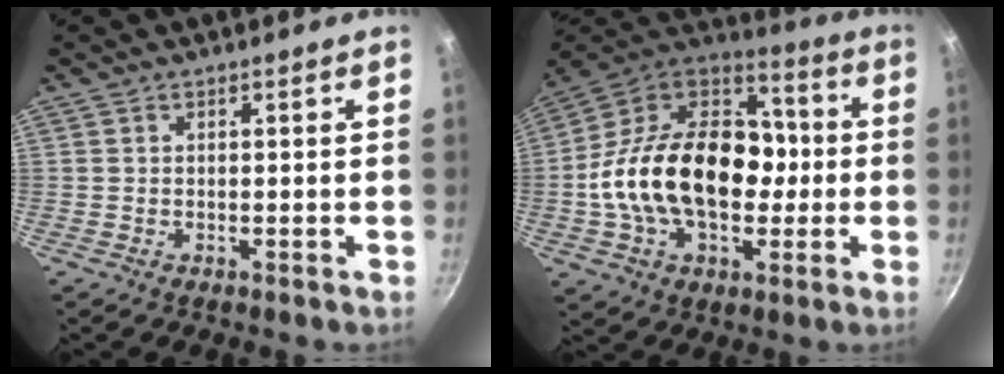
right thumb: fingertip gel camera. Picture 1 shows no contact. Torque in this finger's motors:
{"motor_torque": [2.56, 2.45, 1.61, -1.16, 0.27]}